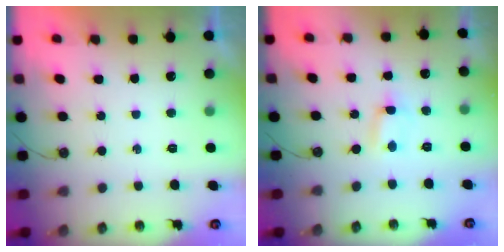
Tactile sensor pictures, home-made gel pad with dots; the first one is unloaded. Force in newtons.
{"total": 0.6, "press": 0.3, "slide": 0.5}